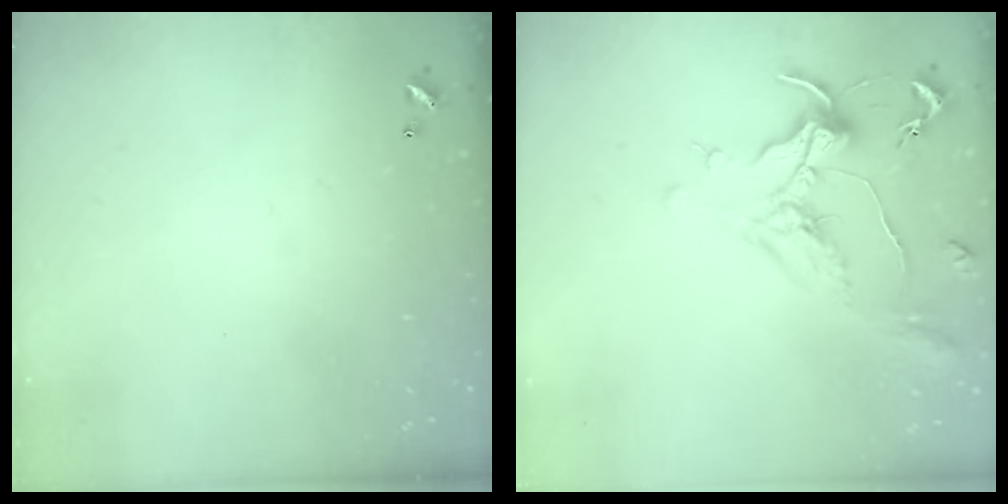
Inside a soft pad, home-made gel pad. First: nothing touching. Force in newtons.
{"total": 1.4, "press": 0.6, "slide": 1.3}